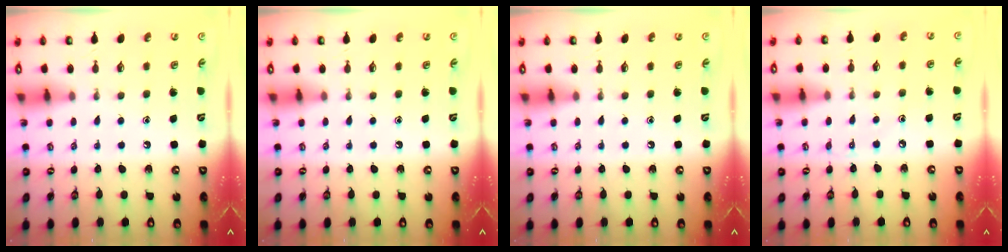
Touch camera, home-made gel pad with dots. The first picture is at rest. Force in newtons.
{"total": 0.0}
{"total": 0.0}
{"total": 4.0, "press": 4.0, "slide": 0.5}